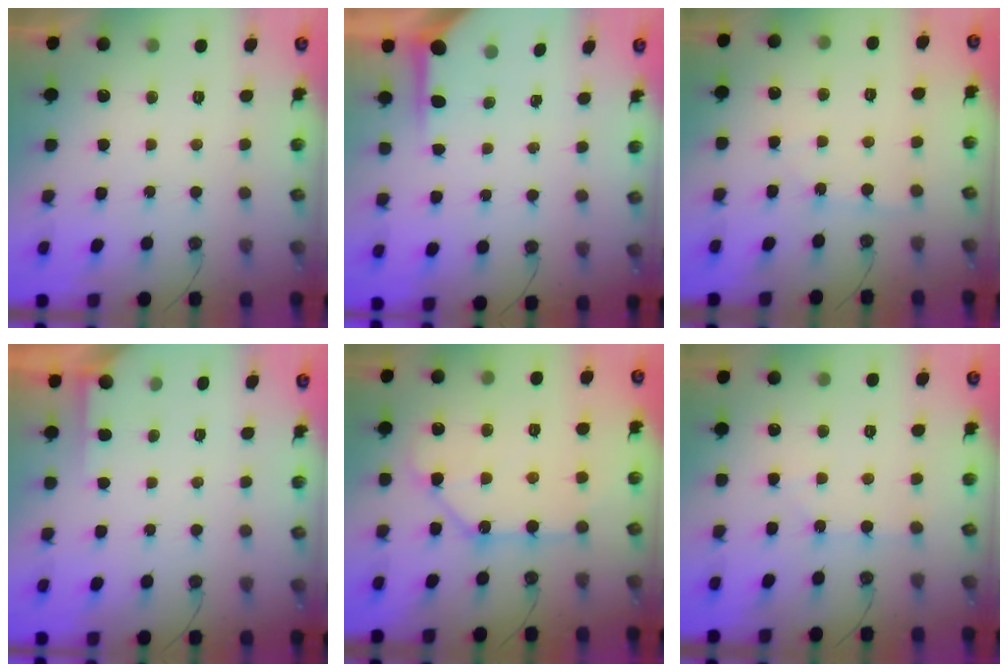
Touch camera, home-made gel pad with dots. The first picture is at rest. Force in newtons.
{"total": 4.3, "press": 4.3, "slide": 0.4}
{"total": 2.4, "press": 2.3, "slide": 0.4}
{"total": 1.8, "press": 1.8, "slide": 0.3}
{"total": 10.8, "press": 10.7, "slide": 1.2}
{"total": 1.6, "press": 1.6, "slide": 0.3}